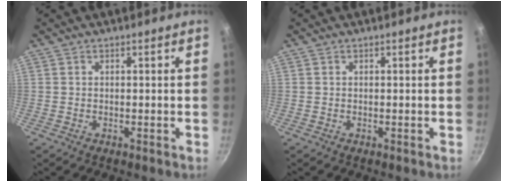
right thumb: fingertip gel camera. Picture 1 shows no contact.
{"total": 0.0}